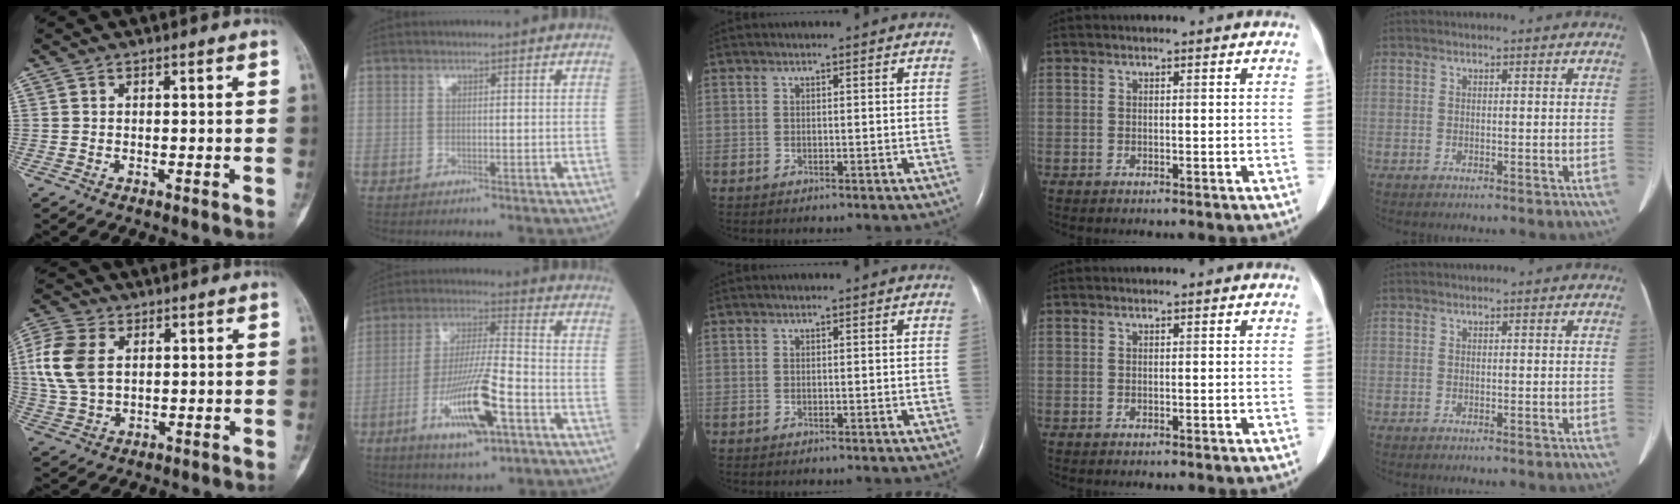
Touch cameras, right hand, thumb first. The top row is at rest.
{"thumb": {"total": 10.7, "force": [2.1, 7.0, 7.8], "torque": [-0.178, 0.005, 0.044]}, "index": {"total": 13.6, "force": [-5.7, 2.2, 12.1], "torque": [-0.228, -0.012, -0.098]}}